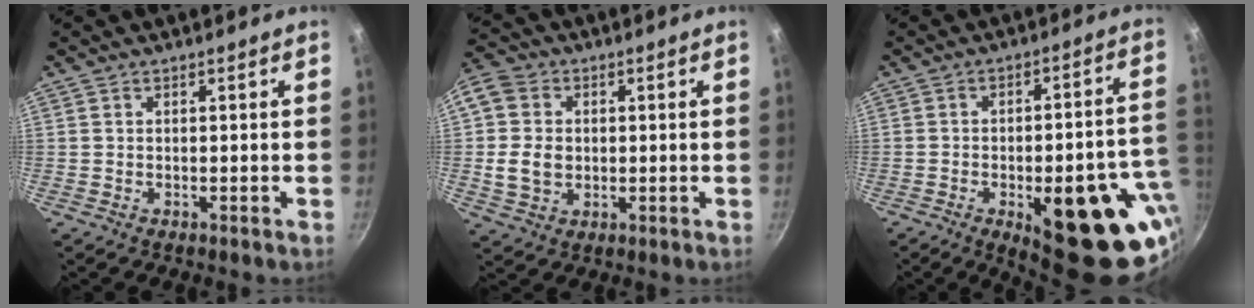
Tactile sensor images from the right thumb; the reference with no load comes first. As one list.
[{"total": 11.2, "force": [0.3, 9.3, 6.3], "torque": [-0.113, 0.009, -0.001]}, {"total": 25.5, "force": [-7.8, 9.9, 22.1], "torque": [-0.226, 0.014, -0.091]}]